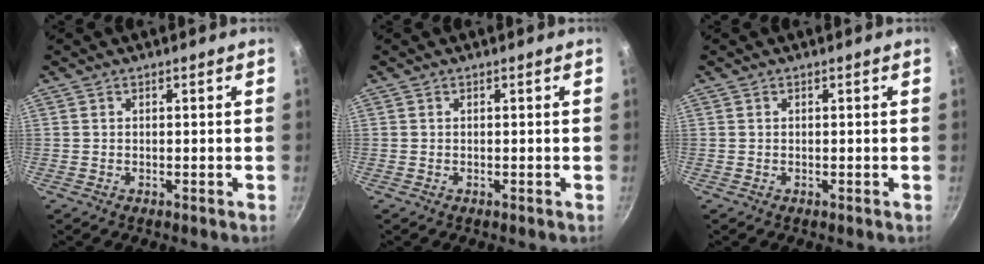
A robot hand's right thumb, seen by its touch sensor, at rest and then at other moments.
{"total": 0.0}
{"total": 0.0}